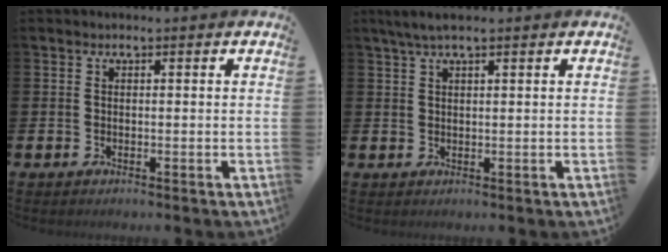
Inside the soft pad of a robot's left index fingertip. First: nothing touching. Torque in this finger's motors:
{"motor_torque": [0.14, -0.32, 0.36, 0.11]}